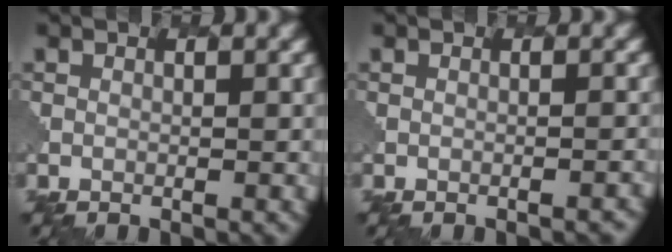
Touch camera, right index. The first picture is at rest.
{"total": 1.4, "force": [-1.1, 0.5, 0.7], "torque": [0.009, 0.005, -0.009]}